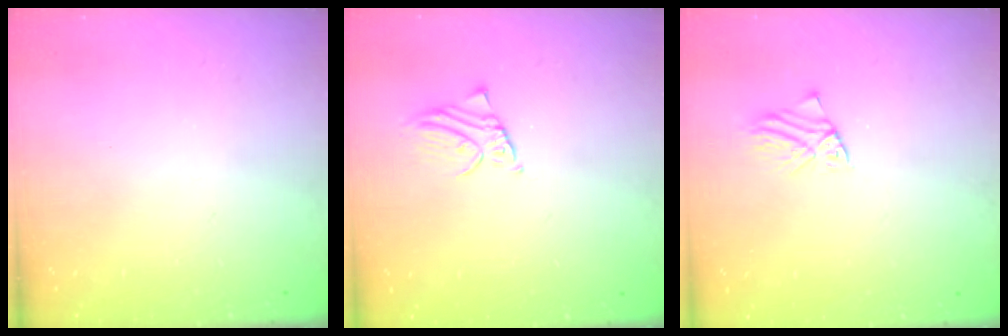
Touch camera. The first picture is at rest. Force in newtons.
{"total": 2.1, "press": 2.1, "slide": 0.1}
{"total": 1.2, "press": 1.2, "slide": 0.1}